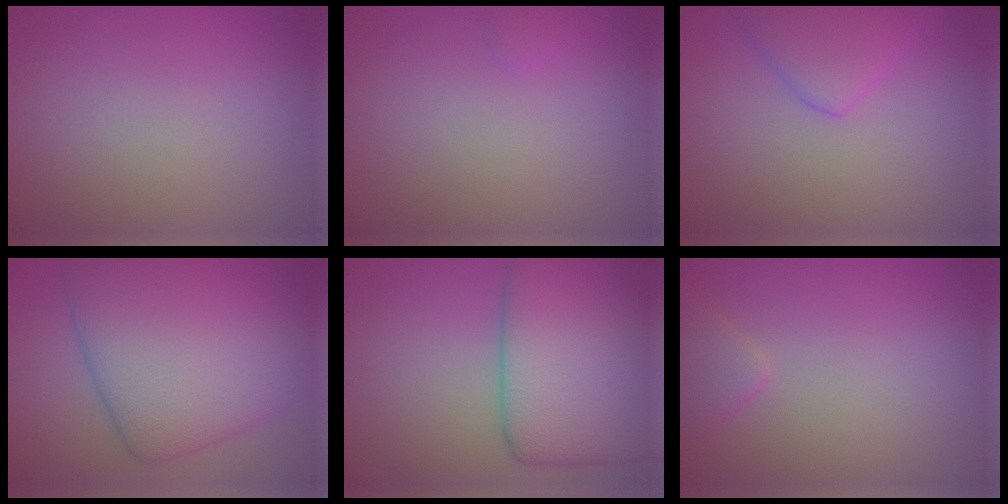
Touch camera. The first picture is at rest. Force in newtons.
{"total": 0.6, "press": 0.6, "slide": 0.0}
{"total": 3.6, "press": 3.6, "slide": 0.3}
{"total": 12.3, "press": 12.3, "slide": 0.3}
{"total": 11.6, "press": 11.6, "slide": 0.2}
{"total": 1.7, "press": 1.7, "slide": 0.1}